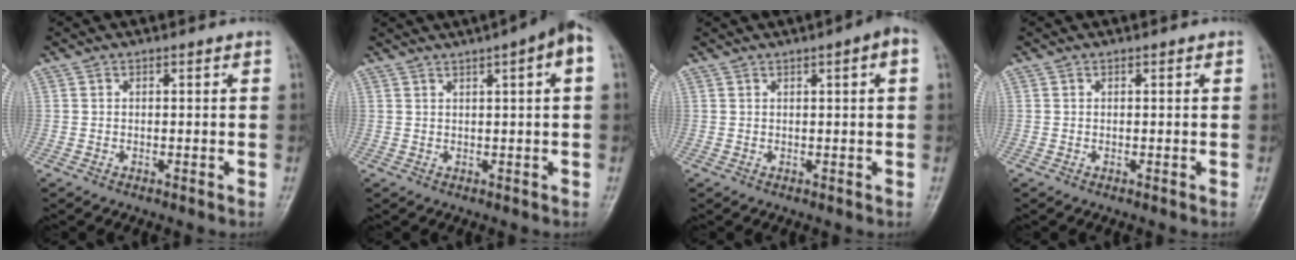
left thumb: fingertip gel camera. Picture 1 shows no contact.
{"total": 7.5, "force": [3.3, 0.8, 6.6], "torque": [-0.094, 0.024, 0.044]}
{"total": 3.2, "force": [1.3, 0.3, 3.0], "torque": [-0.043, 0.008, 0.017]}
{"total": 0.0}